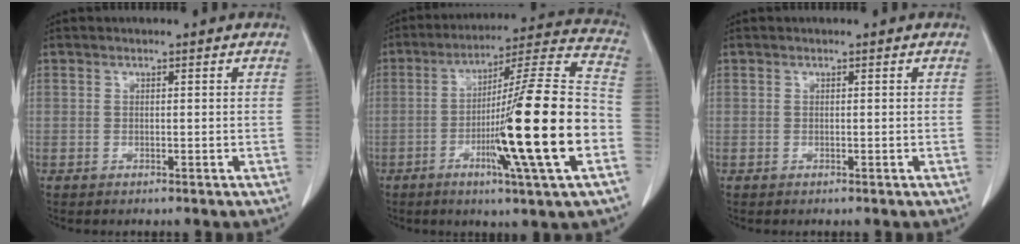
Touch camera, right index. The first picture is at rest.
{"total": 21.5, "force": [-5.7, -0.5, 20.7], "torque": [-0.311, -0.006, -0.099]}
{"total": 0.0}